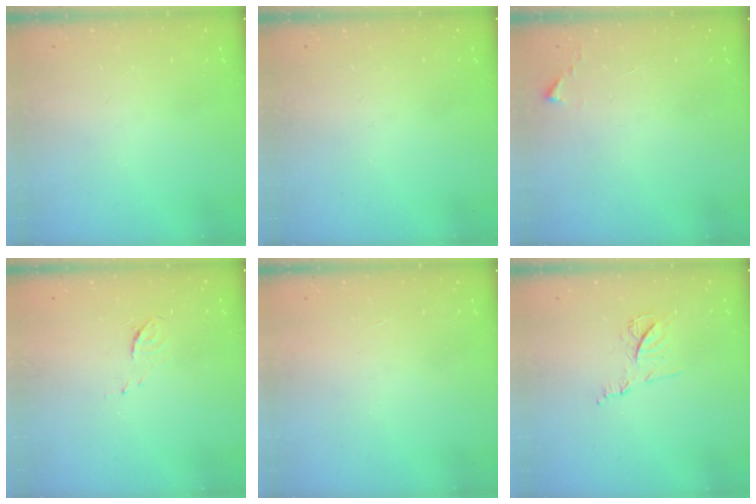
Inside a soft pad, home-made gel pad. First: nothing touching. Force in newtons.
{"total": 0.0}
{"total": 2.7, "press": 2.7, "slide": 0.5}
{"total": 4.1, "press": 4.1, "slide": 0.2}
{"total": 1.6, "press": 1.5, "slide": 0.1}
{"total": 9.1, "press": 9.1, "slide": 0.5}